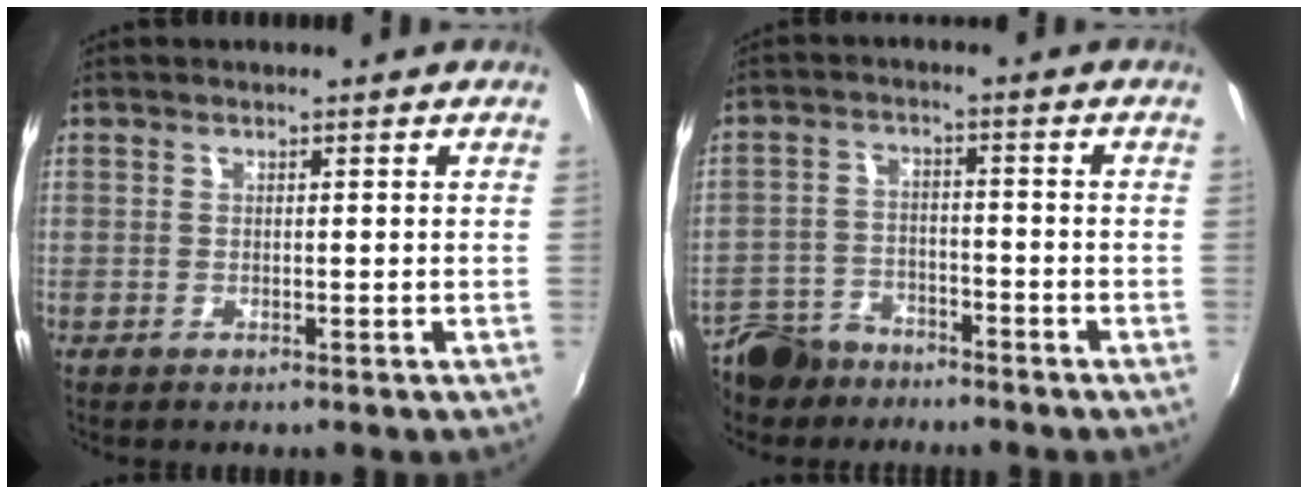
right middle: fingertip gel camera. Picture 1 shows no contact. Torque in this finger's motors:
{"motor_torque": [-0.32, -0.58, 0.01, -0.01]}